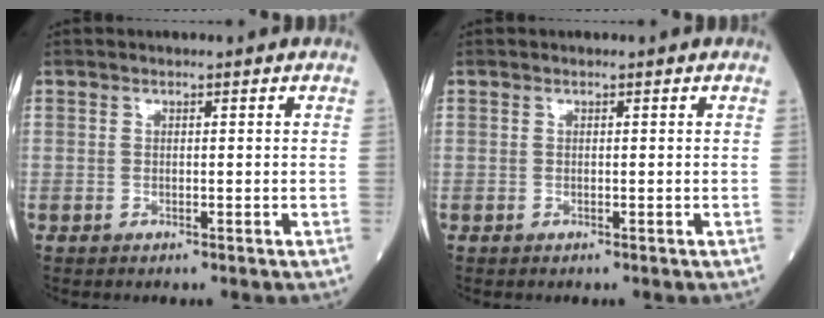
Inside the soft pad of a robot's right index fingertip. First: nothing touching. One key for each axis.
{"total": 0.0}